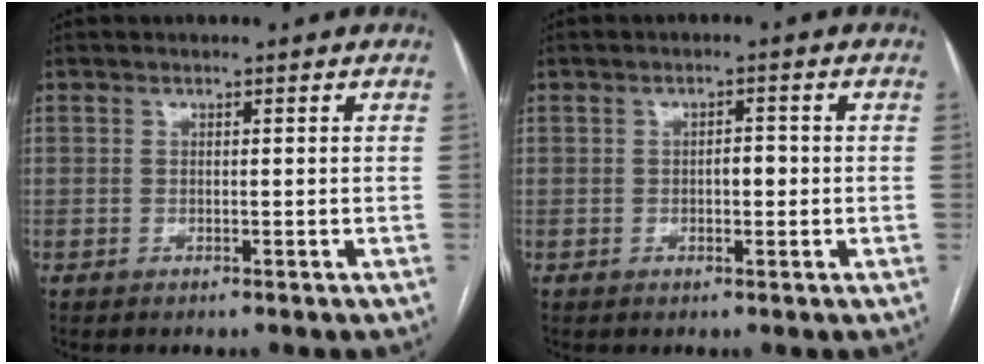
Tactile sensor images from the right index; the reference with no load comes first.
{"total": 2.1, "force": [-0.2, 1.1, 1.8], "torque": [-0.024, 0.007, -0.003]}